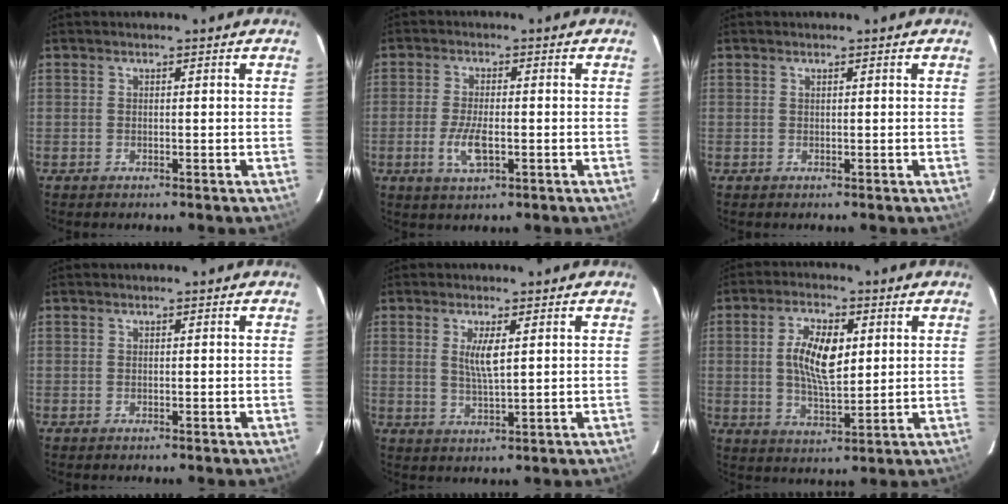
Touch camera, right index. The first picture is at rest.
{"total": 5.8, "force": [-1.7, 2.1, 5.1], "torque": [-0.110, -0.007, -0.033]}
{"total": 0.0}
{"total": 0.0}
{"total": 4.4, "force": [1.3, 0.8, 4.1], "torque": [-0.079, -0.006, 0.024]}
{"total": 9.5, "force": [1.8, 4.3, 8.3], "torque": [-0.155, 0.005, 0.035]}